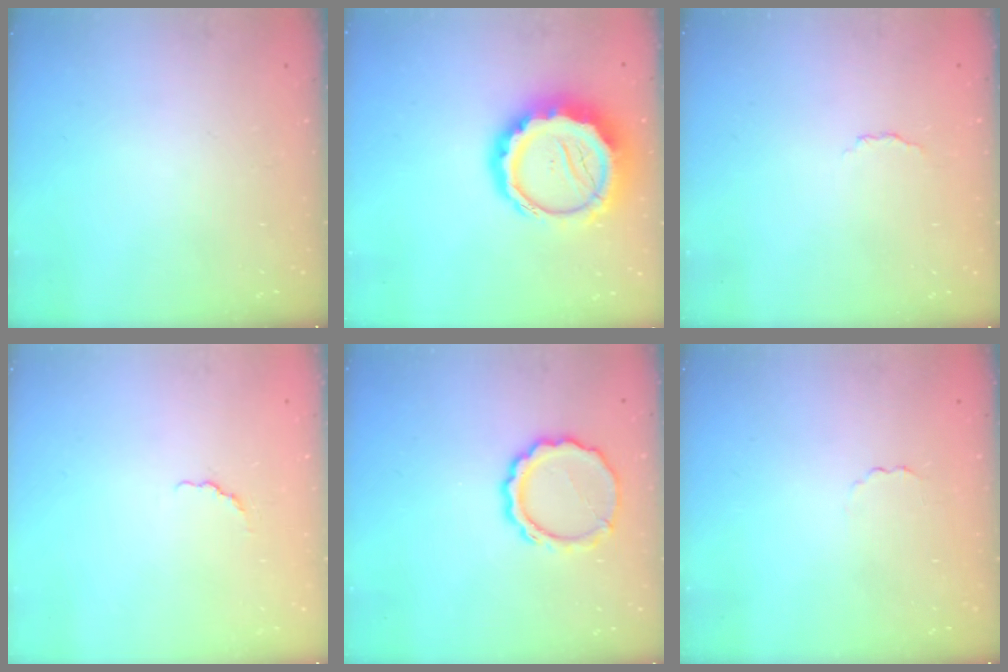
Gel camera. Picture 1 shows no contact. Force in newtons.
{"total": 15.2, "press": 14.8, "slide": 3.3}
{"total": 2.9, "press": 2.8, "slide": 0.7}
{"total": 1.5, "press": 1.3, "slide": 0.7}
{"total": 9.7, "press": 9.6, "slide": 1.8}
{"total": 1.4, "press": 1.3, "slide": 0.4}